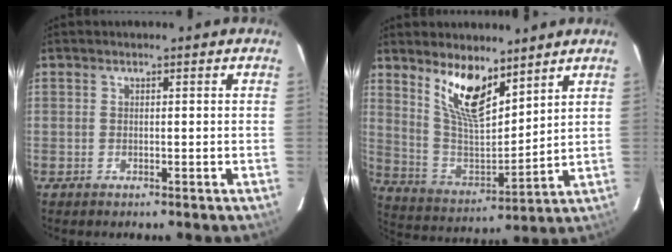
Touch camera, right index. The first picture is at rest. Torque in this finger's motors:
{"motor_torque": [0.46, 0.46, 0.30, 0.15]}